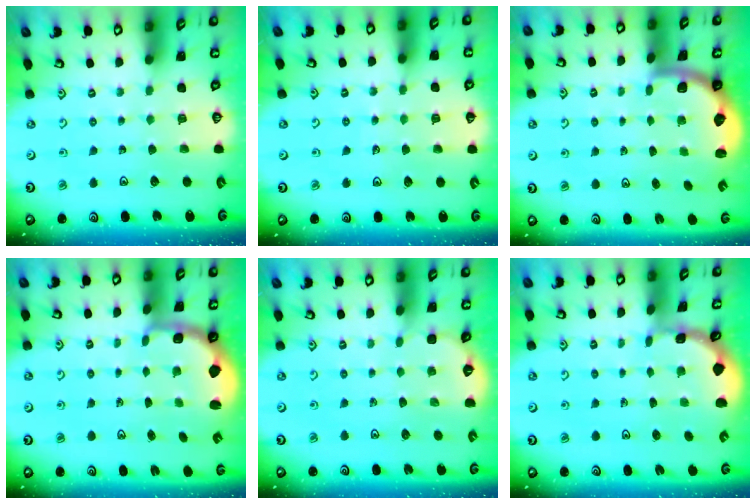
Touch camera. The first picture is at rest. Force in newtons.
{"total": 4.9, "press": 4.8, "slide": 0.7}
{"total": 1.9, "press": 1.8, "slide": 0.5}
{"total": 2.4, "press": 1.2, "slide": 2.1}
{"total": 3.1, "press": 3.1, "slide": 0.2}
{"total": 1.2, "press": 1.1, "slide": 0.2}